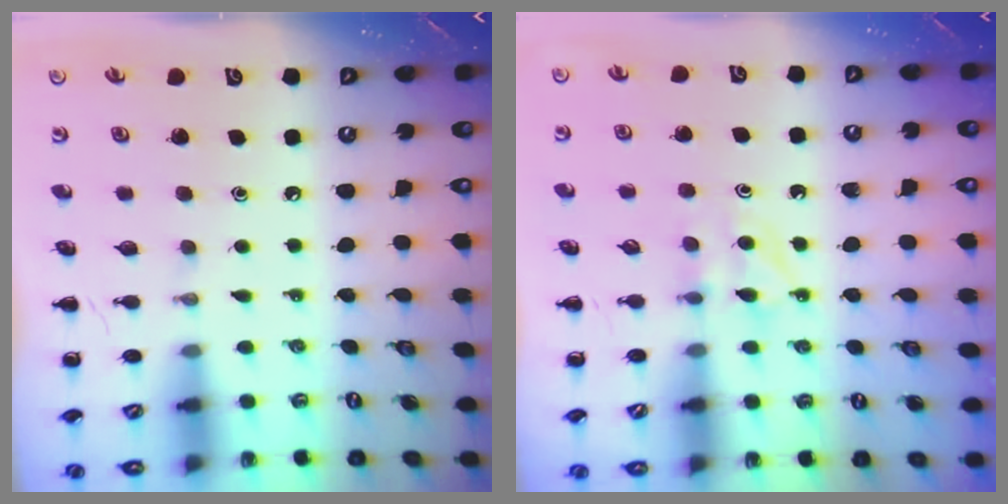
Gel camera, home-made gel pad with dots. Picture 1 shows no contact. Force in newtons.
{"total": 4.5, "press": 4.3, "slide": 1.3}